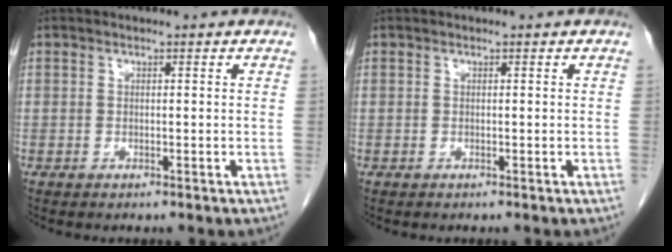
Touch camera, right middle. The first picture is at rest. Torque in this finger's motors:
{"motor_torque": [-0.04, 0.15, -0.02, -0.01]}